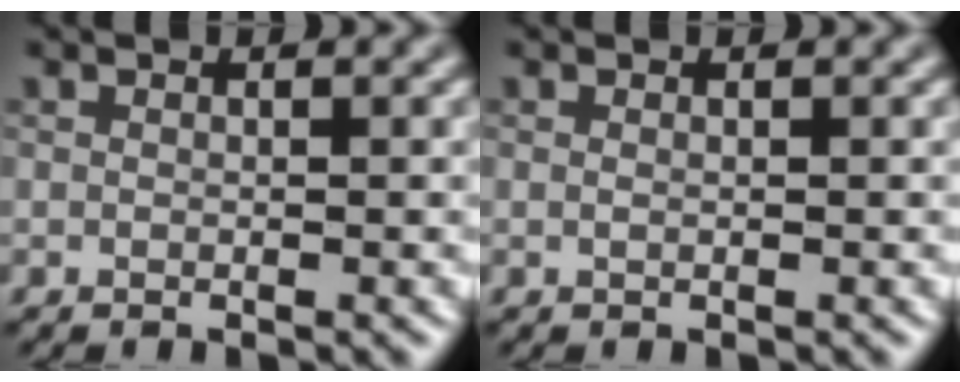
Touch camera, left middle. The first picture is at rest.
{"total": 0.0}